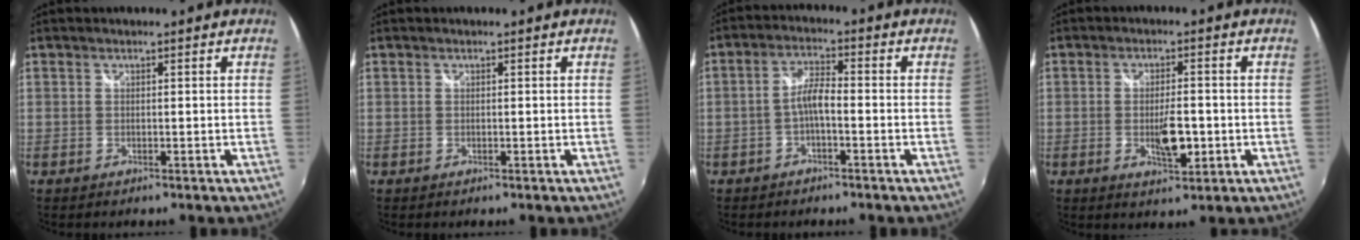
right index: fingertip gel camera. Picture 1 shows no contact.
{"total": 0.0}
{"total": 4.1, "force": [-1.6, 0.9, 3.7], "torque": [-0.074, 0.010, -0.032]}
{"total": 6.3, "force": [-1.3, 2.1, 5.8], "torque": [-0.101, -0.009, -0.020]}